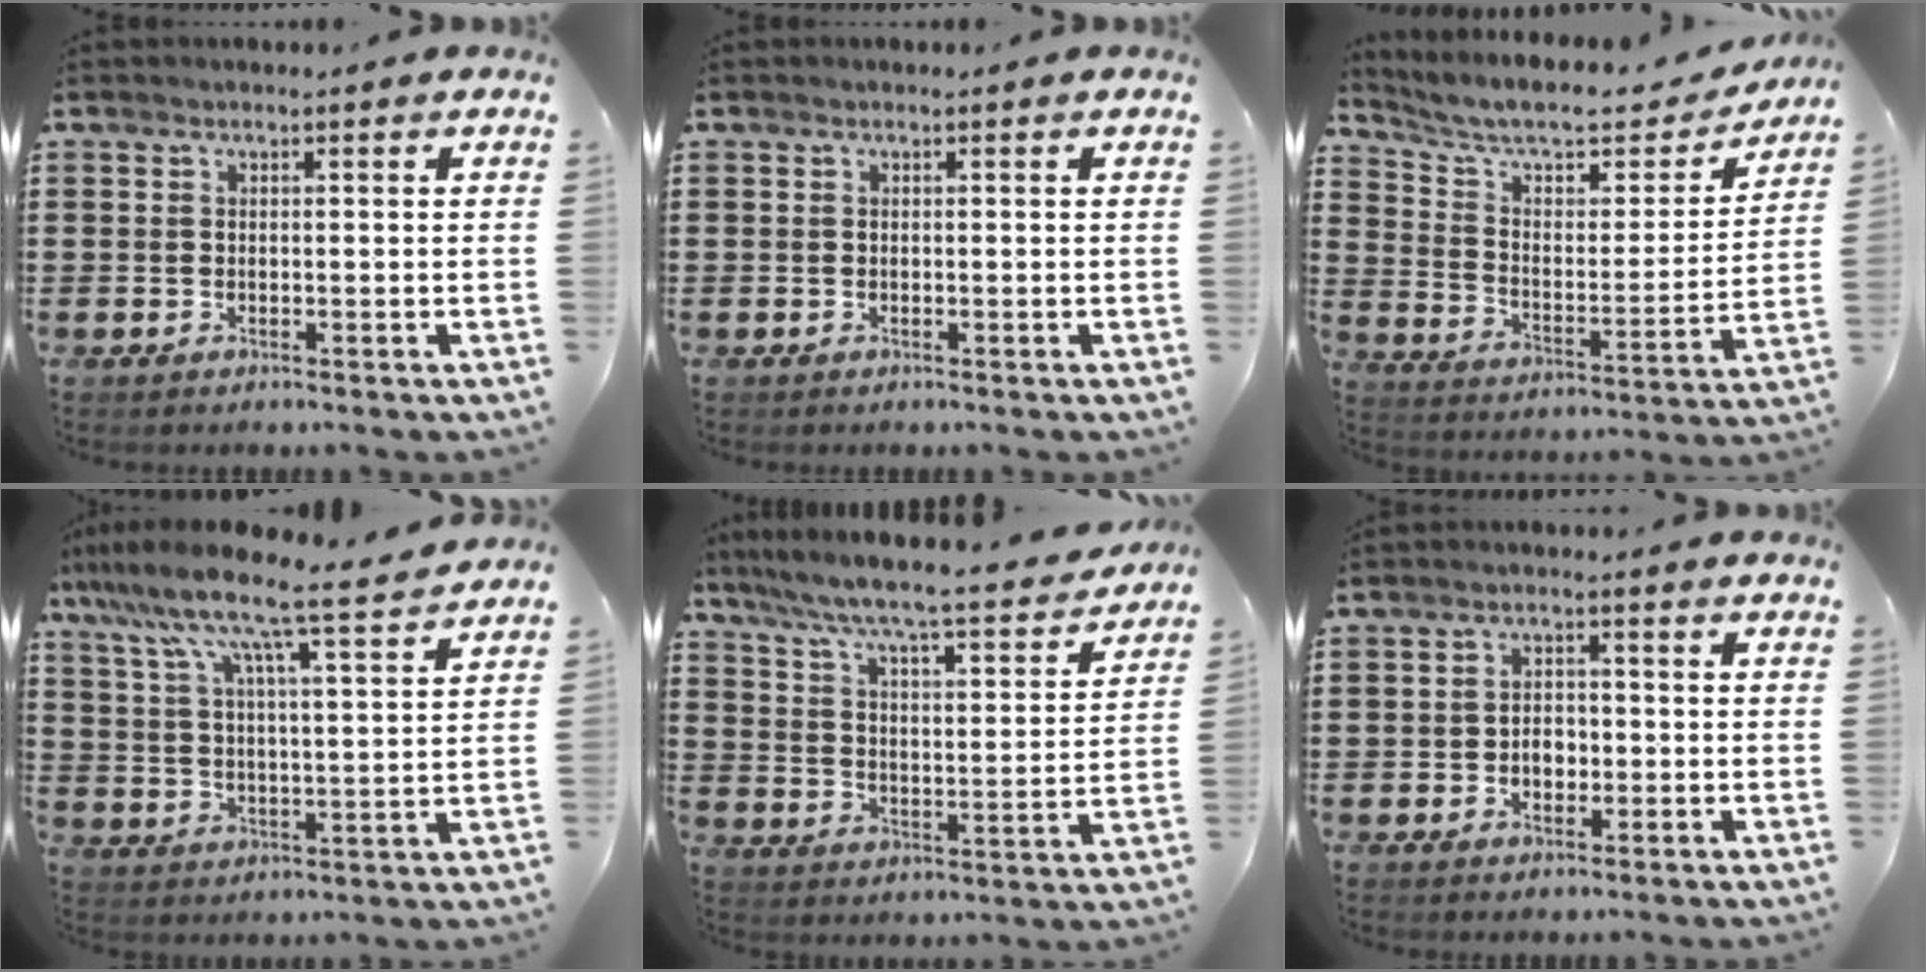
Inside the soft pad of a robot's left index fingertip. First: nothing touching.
{"total": 0.0}
{"total": 7.9, "force": [6.6, 2.2, 3.6], "torque": [-0.093, -0.041, 0.109]}
{"total": 9.4, "force": [8.1, -0.1, 4.7], "torque": [-0.125, -0.052, 0.133]}
{"total": 6.3, "force": [5.7, -0.4, 2.7], "torque": [-0.080, -0.048, 0.088]}
{"total": 2.8, "force": [-0.9, 2.0, 1.9], "torque": [-0.031, -0.002, -0.021]}